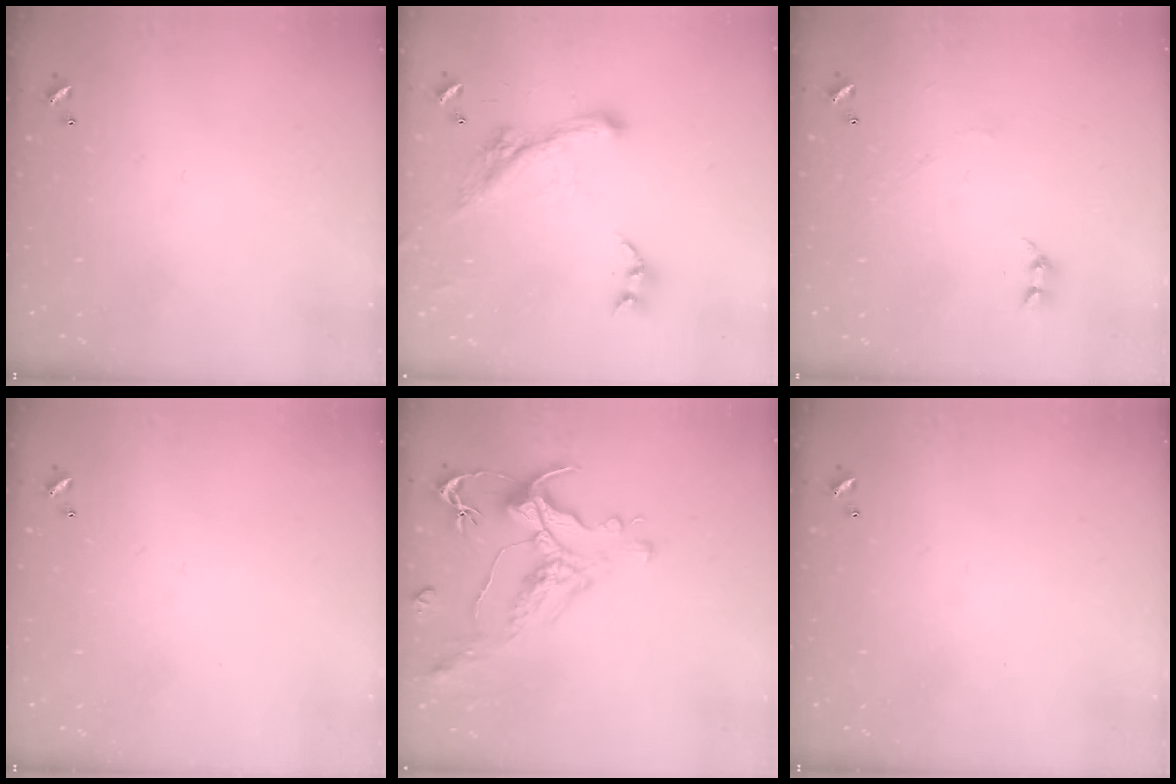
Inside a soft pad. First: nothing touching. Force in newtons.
{"total": 3.2, "press": 2.9, "slide": 1.2}
{"total": 0.9, "press": 0.8, "slide": 0.4}
{"total": 0.0}
{"total": 1.4, "press": 0.2, "slide": 1.4}
{"total": 0.0}